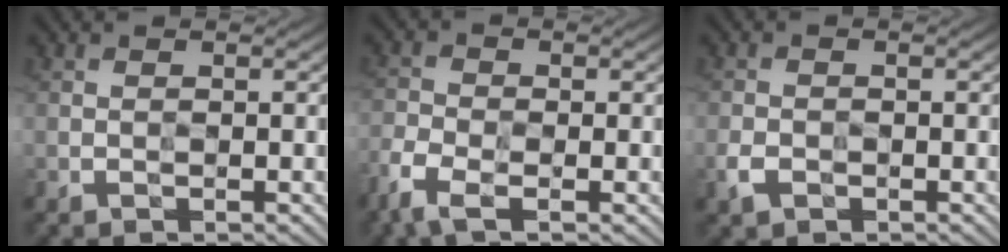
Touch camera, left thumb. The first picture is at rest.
{"total": 4.6, "force": [-3.0, 1.9, 2.9], "torque": [-0.068, -0.011, -0.070]}
{"total": 1.8, "force": [-1.0, 1.4, 0.7], "torque": [-0.013, -0.002, -0.025]}